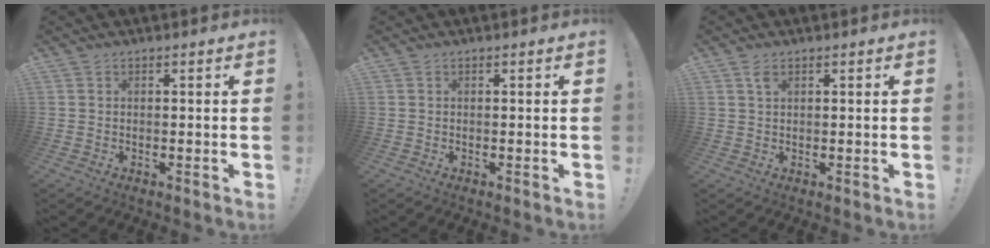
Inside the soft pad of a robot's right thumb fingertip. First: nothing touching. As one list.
[{"total": 0.0}, {"total": 2.0, "force": [1.1, 0.9, 1.4], "torque": [-0.029, 0.001, 0.019]}]